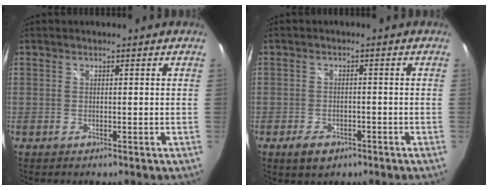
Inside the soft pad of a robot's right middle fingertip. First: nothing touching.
{"total": 4.2, "force": [-2.4, 2.5, 2.3], "torque": [-0.054, -0.007, -0.036]}